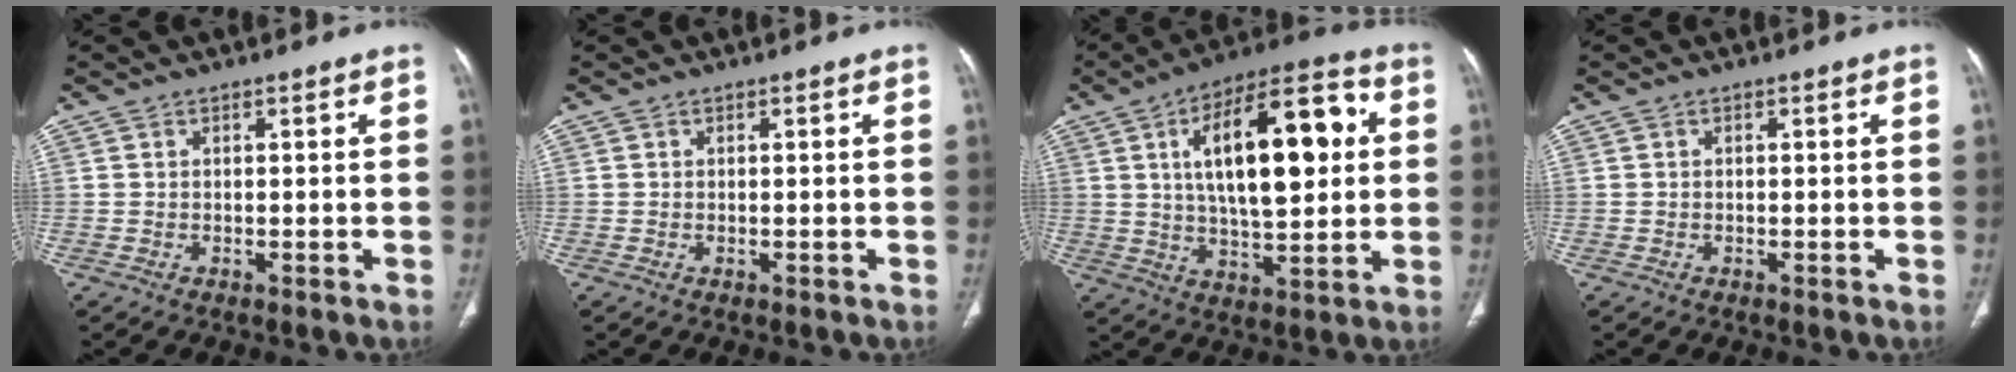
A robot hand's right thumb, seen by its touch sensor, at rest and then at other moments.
{"total": 0.0}
{"total": 21.4, "force": [4.5, 9.1, 18.8], "torque": [-0.273, 0.012, 0.066]}
{"total": 0.0}